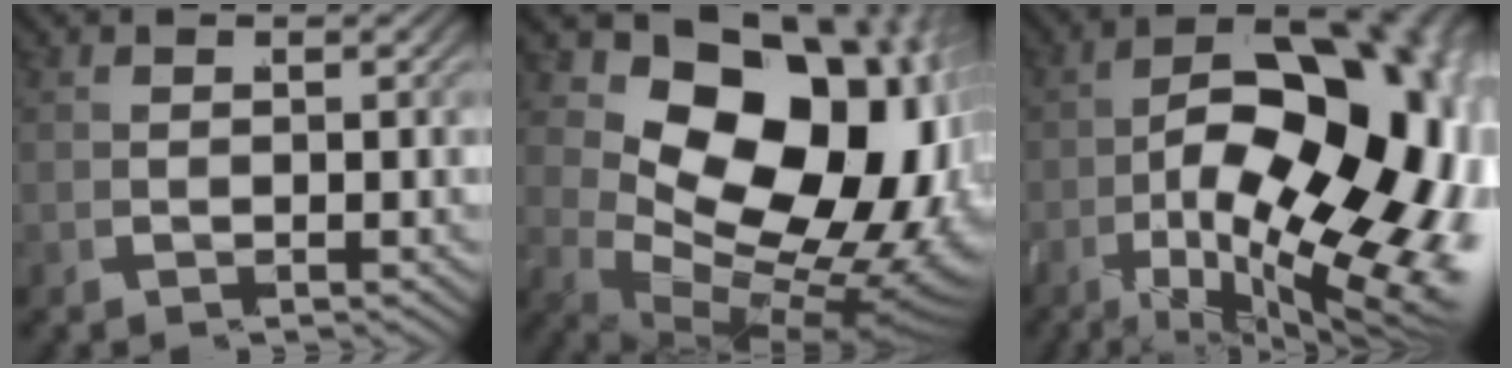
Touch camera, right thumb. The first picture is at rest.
{"total": 21.0, "force": [-0.2, 13.8, 15.8], "torque": [-0.292, -0.056, 0.029]}
{"total": 25.9, "force": [-3.3, 15.4, 20.5], "torque": [-0.336, -0.079, -0.006]}